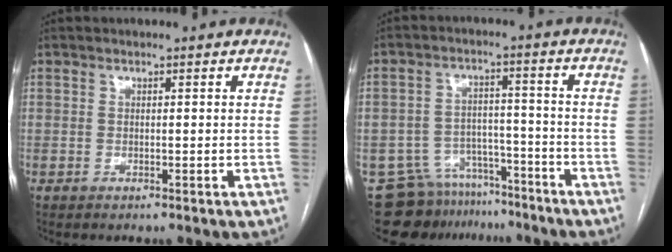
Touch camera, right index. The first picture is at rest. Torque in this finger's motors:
{"motor_torque": [-0.66, -0.76, -0.48, -0.21]}